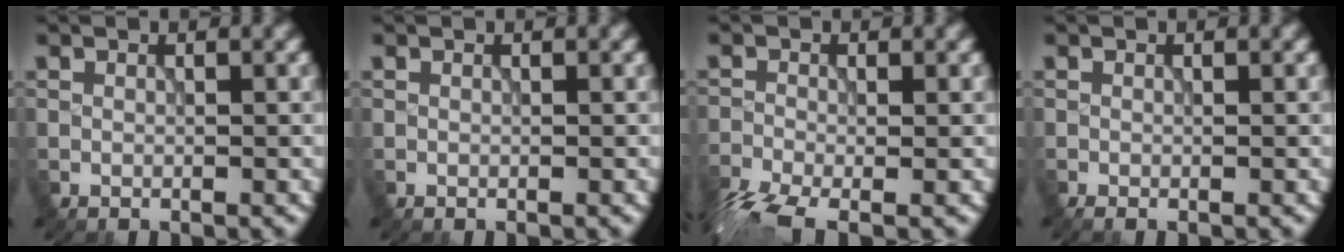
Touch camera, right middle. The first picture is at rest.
{"total": 0.0}
{"total": 5.8, "force": [-3.9, 2.0, 3.8], "torque": [-0.082, -0.022, -0.082]}
{"total": 0.6, "force": [-0.3, 0.1, 0.5], "torque": [-0.009, -0.003, -0.004]}